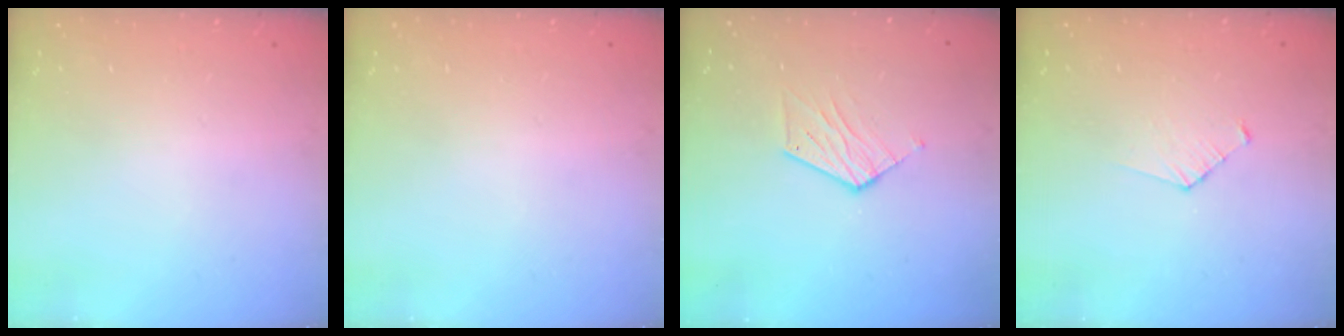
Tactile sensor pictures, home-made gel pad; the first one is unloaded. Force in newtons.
{"total": 0.0}
{"total": 8.0, "press": 8.0, "slide": 0.4}
{"total": 3.0, "press": 3.0, "slide": 0.3}